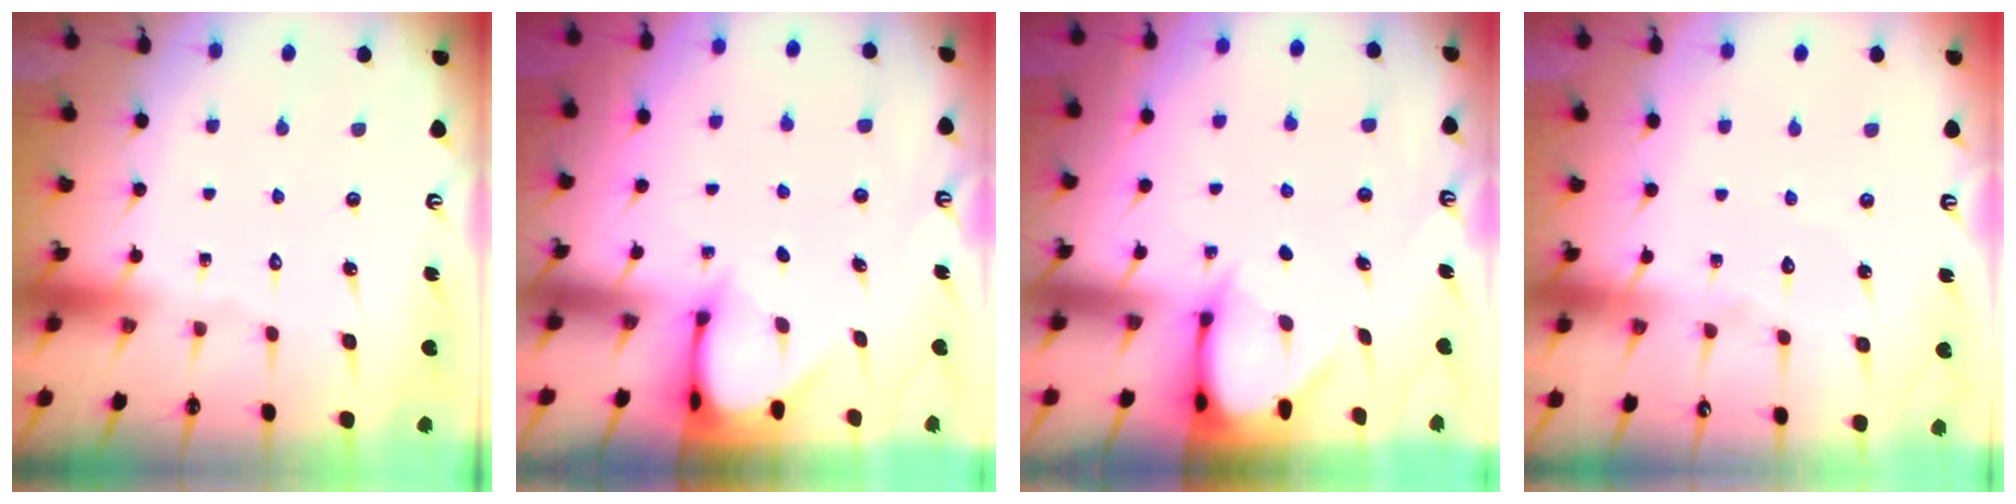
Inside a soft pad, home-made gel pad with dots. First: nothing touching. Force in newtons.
{"total": 3.3, "press": 3.3, "slide": 0.3}
{"total": 3.3, "press": 3.3, "slide": 0.3}
{"total": 5.2, "press": 5.1, "slide": 0.5}